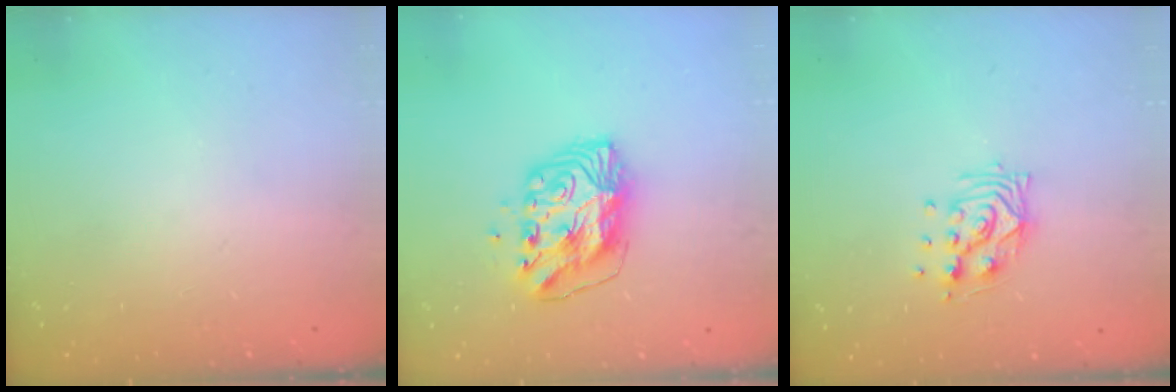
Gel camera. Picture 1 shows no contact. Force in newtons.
{"total": 11.2, "press": 11.2, "slide": 1.1}
{"total": 9.5, "press": 9.5, "slide": 0.4}